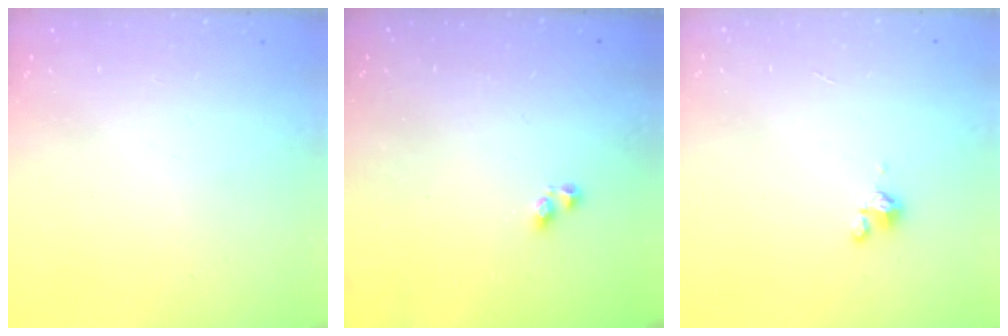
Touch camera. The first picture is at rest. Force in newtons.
{"total": 2.9, "press": 2.9, "slide": 0.6}
{"total": 1.8, "press": 1.7, "slide": 0.4}